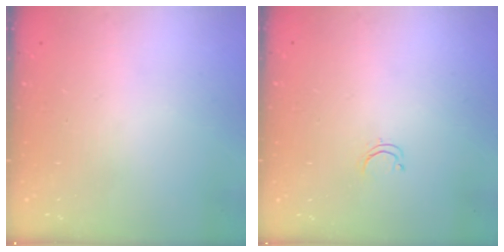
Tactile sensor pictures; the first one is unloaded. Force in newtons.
{"total": 2.4, "press": 2.4, "slide": 0.2}